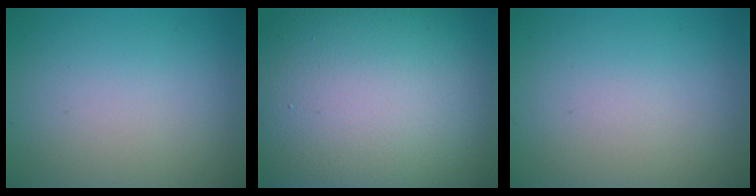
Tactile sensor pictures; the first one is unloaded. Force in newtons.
{"total": 19.3, "press": 19.3, "slide": 0.3}
{"total": 0.0}